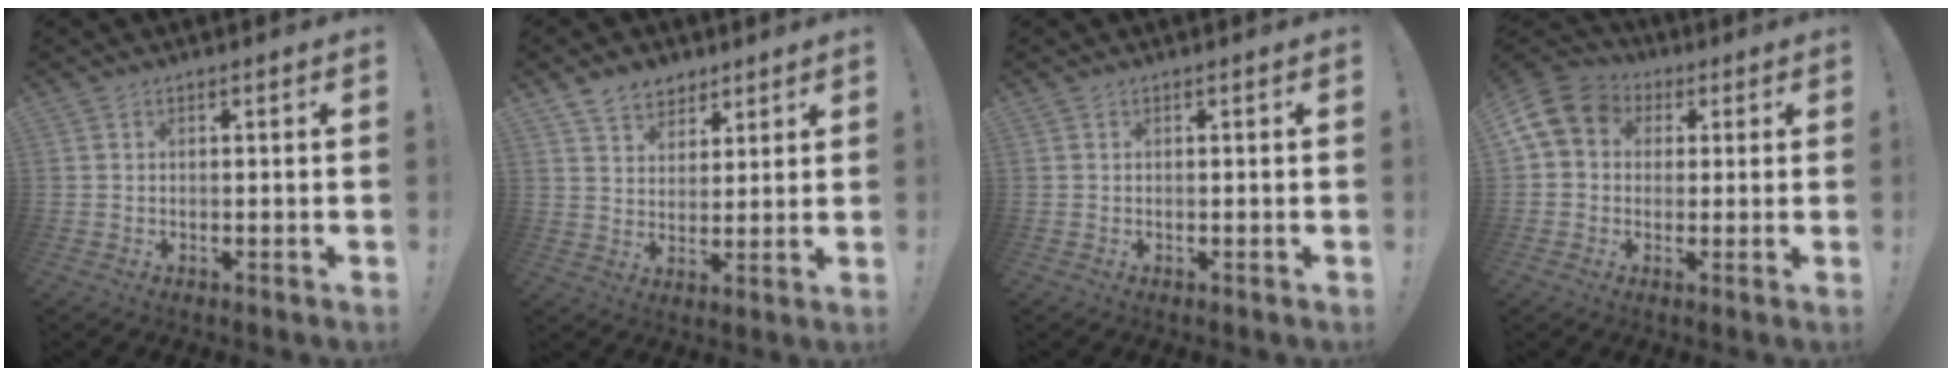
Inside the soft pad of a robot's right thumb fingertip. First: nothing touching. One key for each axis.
{"total": 7.8, "fx": 5.6, "fy": 5.3, "fz": 1.4, "tx": -0.022, "ty": -0.037, "tz": 0.110}
{"total": 0.0}
{"total": 9.7, "fx": 2.1, "fy": 8.2, "fz": 4.6, "tx": -0.079, "ty": 0.003, "tz": 0.047}